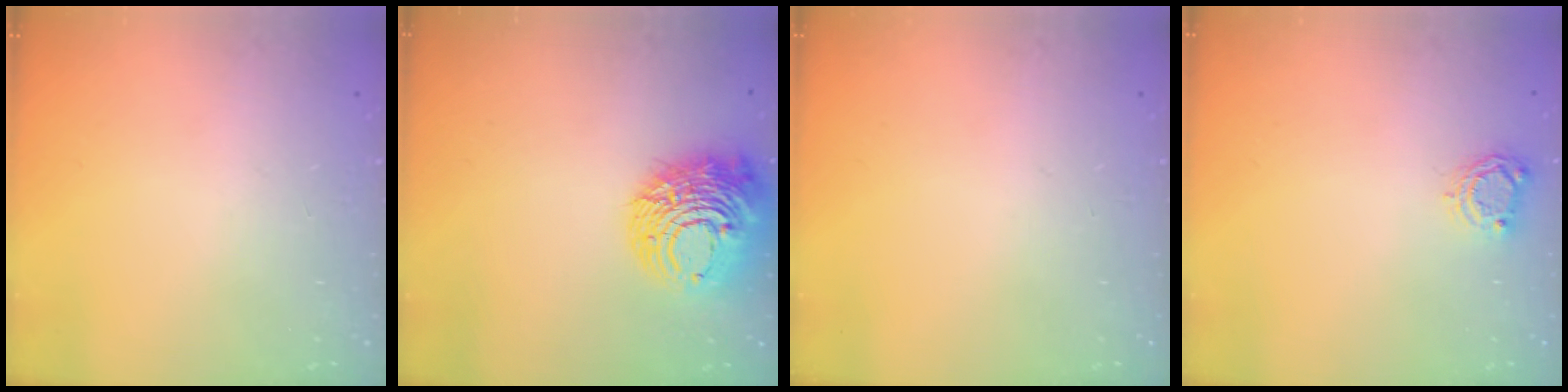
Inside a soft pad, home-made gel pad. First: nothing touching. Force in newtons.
{"total": 15.2, "press": 15.1, "slide": 1.2}
{"total": 0.0}
{"total": 4.8, "press": 4.8, "slide": 0.3}